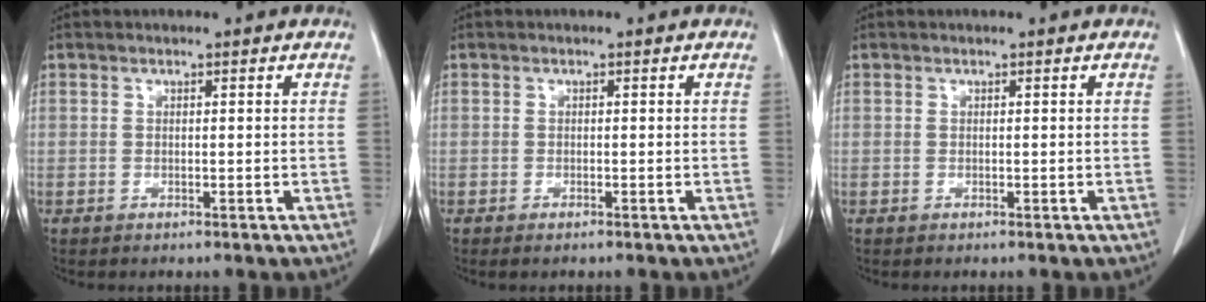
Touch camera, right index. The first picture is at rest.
{"total": 0.7, "force": [-0.6, 0.1, 0.4], "torque": [-0.011, -0.002, -0.007]}
{"total": 0.0}